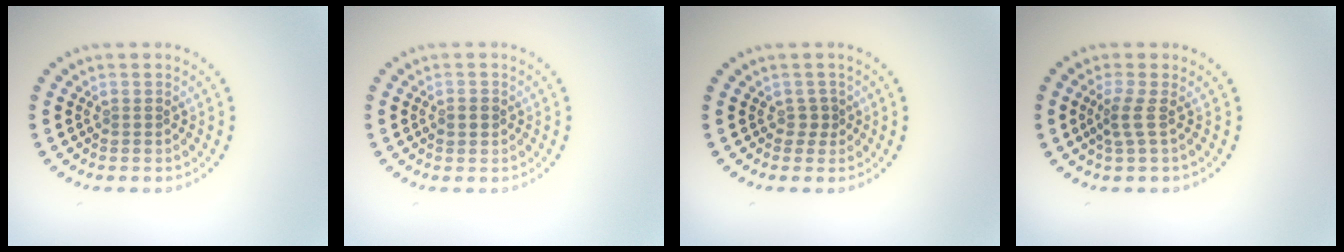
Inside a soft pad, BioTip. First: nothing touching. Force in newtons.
{"total": 1.7, "press": 1.6, "slide": 0.2}
{"total": 1.0, "press": 0.8, "slide": 0.6}
{"total": 1.9, "press": 1.2, "slide": 1.4}